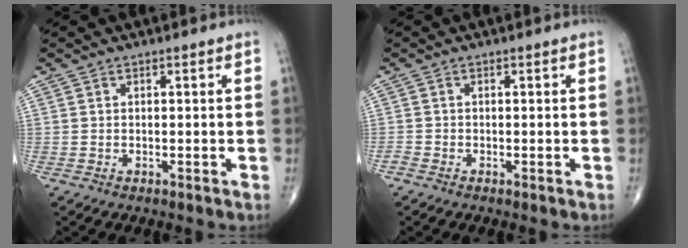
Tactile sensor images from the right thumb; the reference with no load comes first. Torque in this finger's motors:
{"motor_torque": [0.42, -0.05, 0.01, -0.33, 0.02]}